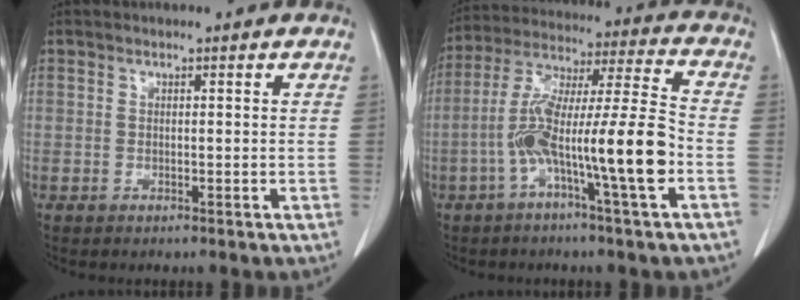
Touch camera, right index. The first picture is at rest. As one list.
[{"total": 15.8, "force": [-5.0, 0.2, 15.0], "torque": [-0.280, 0.013, -0.092]}]